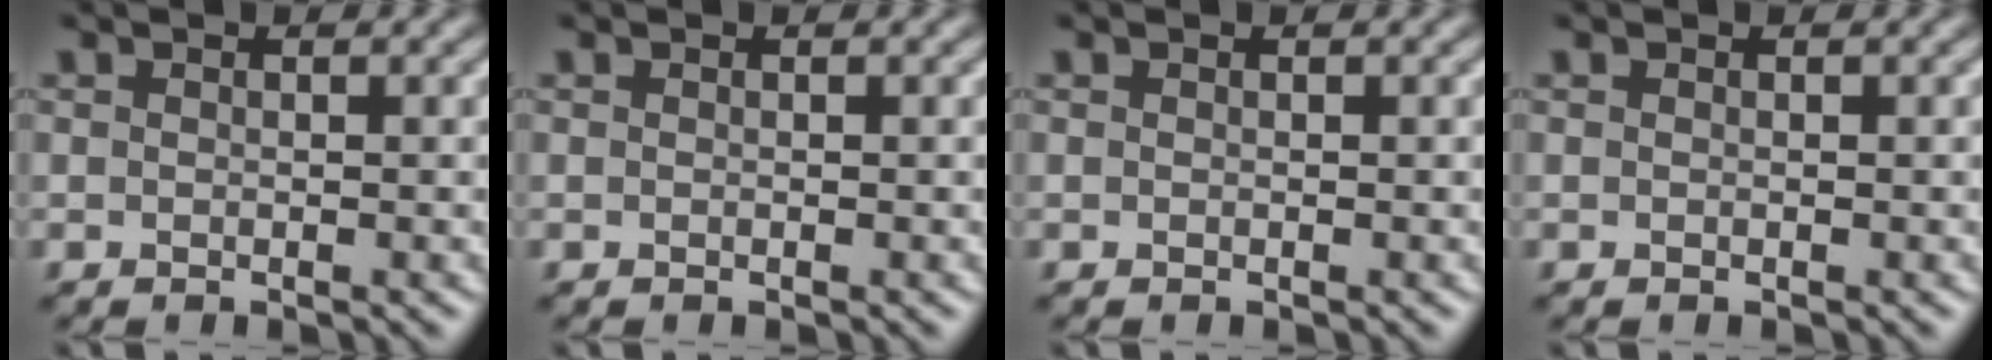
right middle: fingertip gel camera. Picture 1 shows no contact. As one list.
[{"total": 0.0}, {"total": 0.0}, {"total": 0.0}]